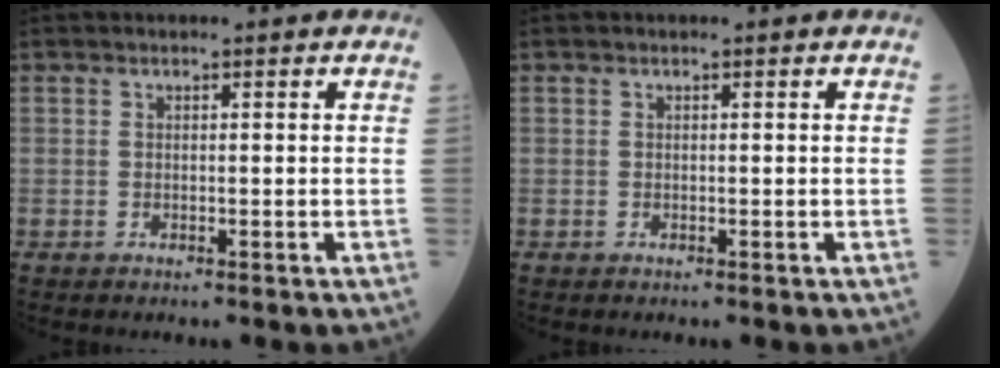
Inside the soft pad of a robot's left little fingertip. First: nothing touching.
{"total": 0.0}